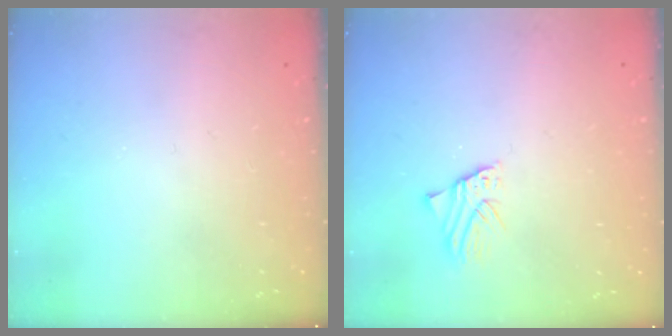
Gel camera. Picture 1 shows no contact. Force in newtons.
{"total": 1.9, "press": 1.9, "slide": 0.2}